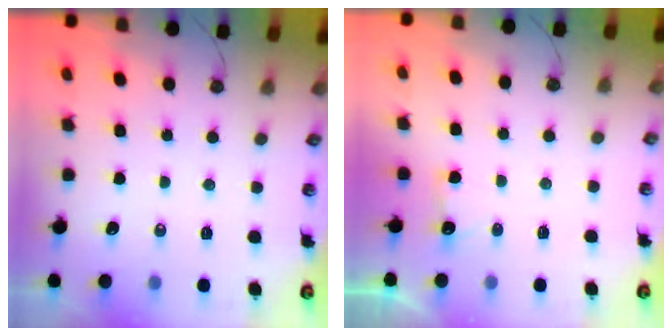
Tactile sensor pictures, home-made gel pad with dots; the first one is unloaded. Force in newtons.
{"total": 4.4, "press": 4.3, "slide": 1.1}